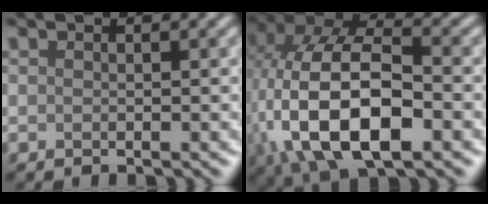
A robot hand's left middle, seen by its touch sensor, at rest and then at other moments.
{"total": 13.8, "force": [-3.0, 7.3, 11.4], "torque": [-0.234, -0.004, -0.051]}